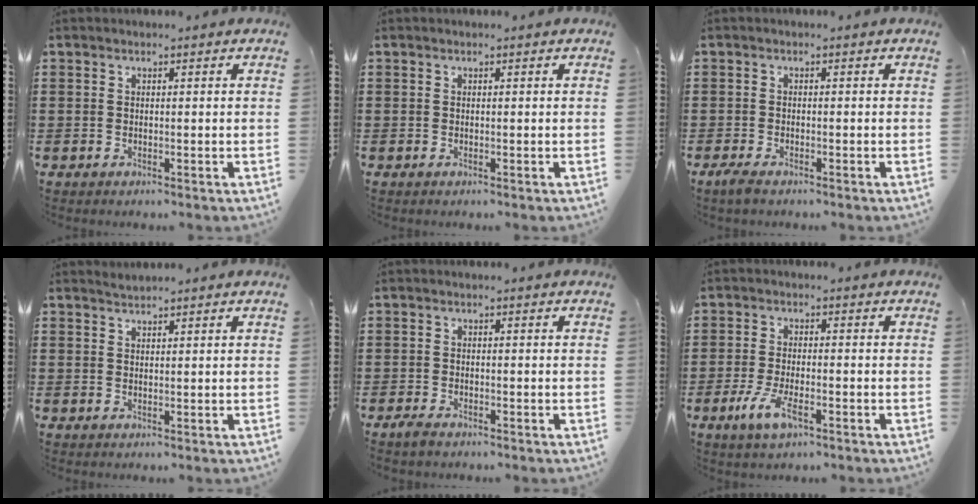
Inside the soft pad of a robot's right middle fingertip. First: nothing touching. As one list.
[{"total": 0.0}, {"total": 1.4, "force": [-1.0, 0.4, 0.9], "torque": [-0.026, -0.005, -0.021]}, {"total": 1.0, "force": [1.0, -0.1, 0.0], "torque": [-0.001, 0.000, 0.019]}, {"total": 1.4, "force": [-1.1, 0.5, 0.7], "torque": [-0.023, -0.004, -0.023]}, {"total": 5.3, "force": [-2.2, 1.6, 4.5], "torque": [-0.105, -0.011, -0.047]}]